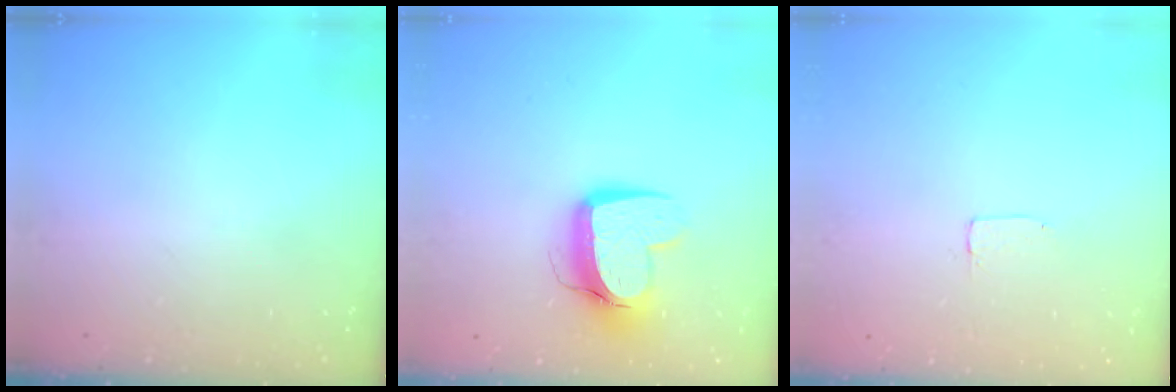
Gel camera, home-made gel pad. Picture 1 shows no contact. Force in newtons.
{"total": 12.4, "press": 12.3, "slide": 1.5}
{"total": 2.0, "press": 2.0, "slide": 0.0}